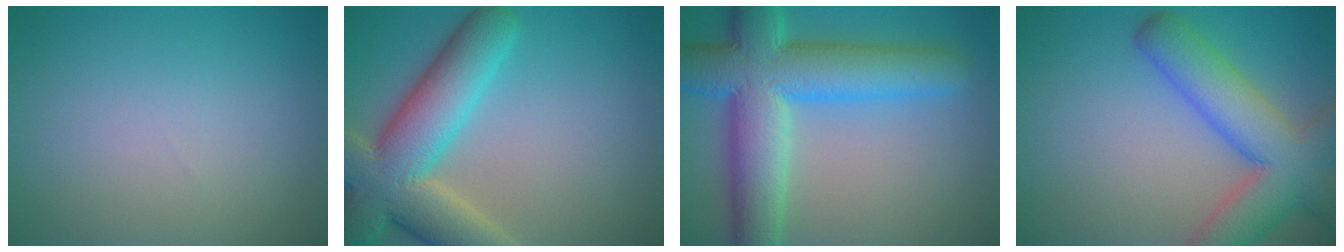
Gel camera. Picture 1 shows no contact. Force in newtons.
{"total": 10.5, "press": 10.5, "slide": 0.7}
{"total": 11.1, "press": 11.1, "slide": 0.4}
{"total": 8.7, "press": 8.6, "slide": 0.5}